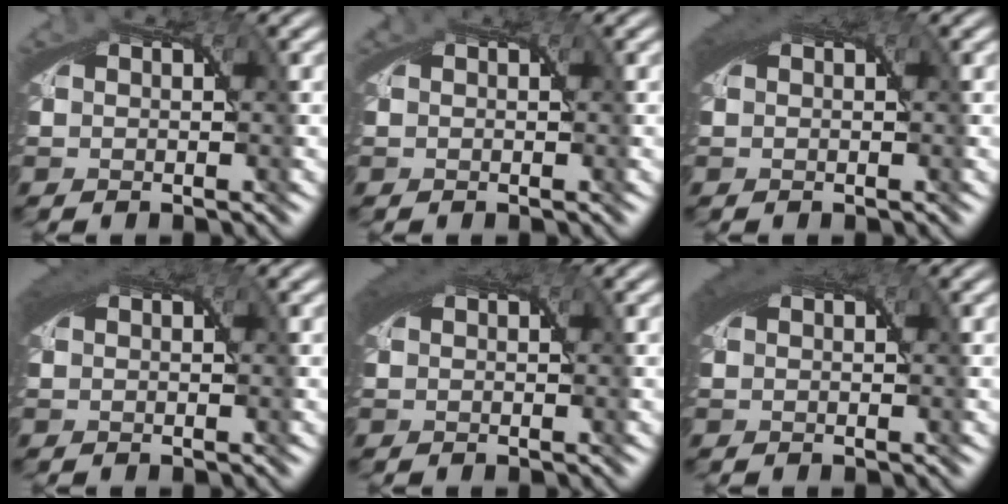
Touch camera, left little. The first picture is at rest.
{"total": 0.0}
{"total": 1.9, "force": [0.8, 0.9, 1.5], "torque": [-0.029, -0.001, 0.012]}
{"total": 1.9, "force": [0.7, 1.0, 1.5], "torque": [-0.028, -0.001, 0.012]}
{"total": 2.1, "force": [0.8, 1.0, 1.6], "torque": [-0.032, -0.001, 0.014]}
{"total": 2.3, "force": [0.9, 1.1, 1.8], "torque": [-0.036, -0.001, 0.016]}